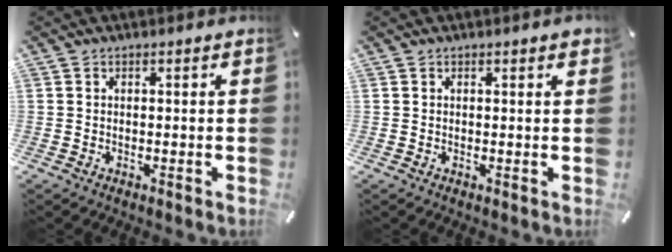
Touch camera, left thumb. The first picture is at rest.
{"total": 0.8, "force": [0.4, 0.1, 0.7], "torque": [-0.014, 0.001, 0.007]}